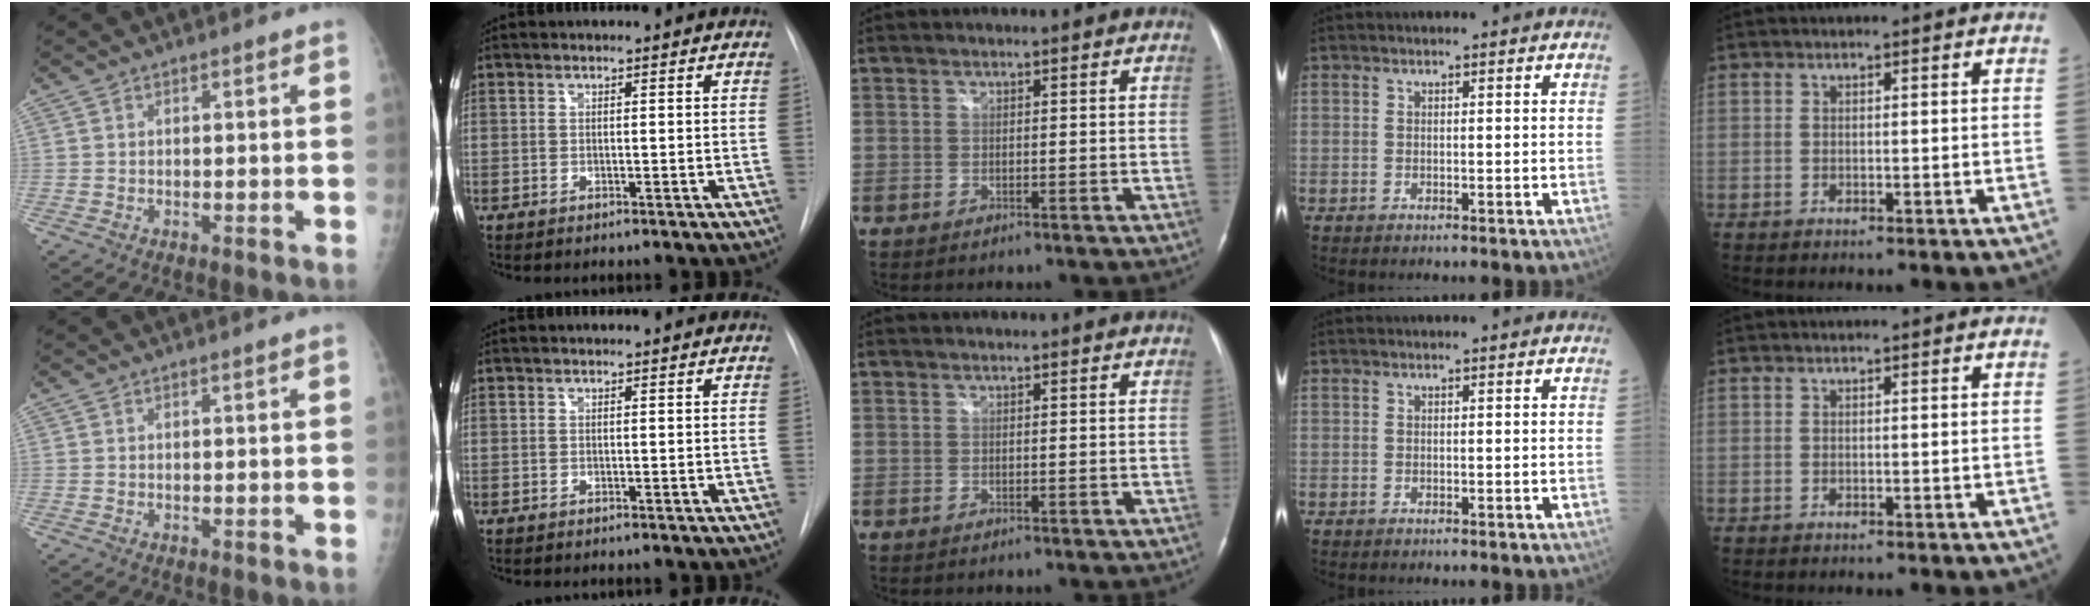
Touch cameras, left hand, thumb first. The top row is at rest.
{}